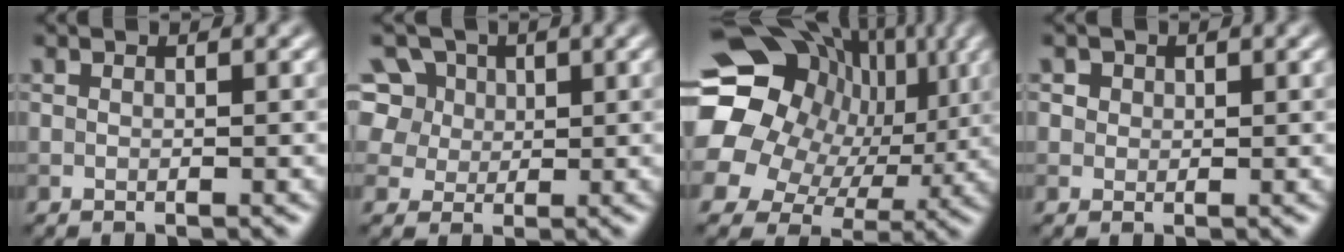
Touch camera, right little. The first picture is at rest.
{"total": 10.7, "force": [5.1, 8.2, 4.7], "torque": [-0.118, 0.032, 0.072]}
{"total": 19.8, "force": [4.7, 16.7, 9.4], "torque": [-0.199, 0.031, 0.055]}
{"total": 2.2, "force": [1.1, 1.7, 0.8], "torque": [-0.015, 0.001, 0.018]}